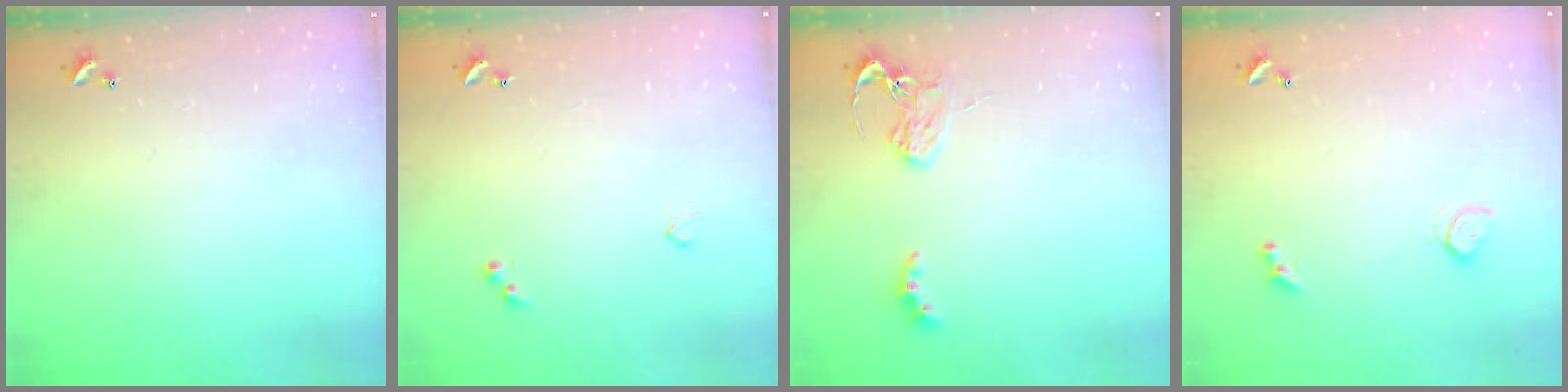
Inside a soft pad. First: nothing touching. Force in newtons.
{"total": 3.9, "press": 3.8, "slide": 0.6}
{"total": 2.9, "press": 2.8, "slide": 0.6}
{"total": 1.8, "press": 1.8, "slide": 0.5}